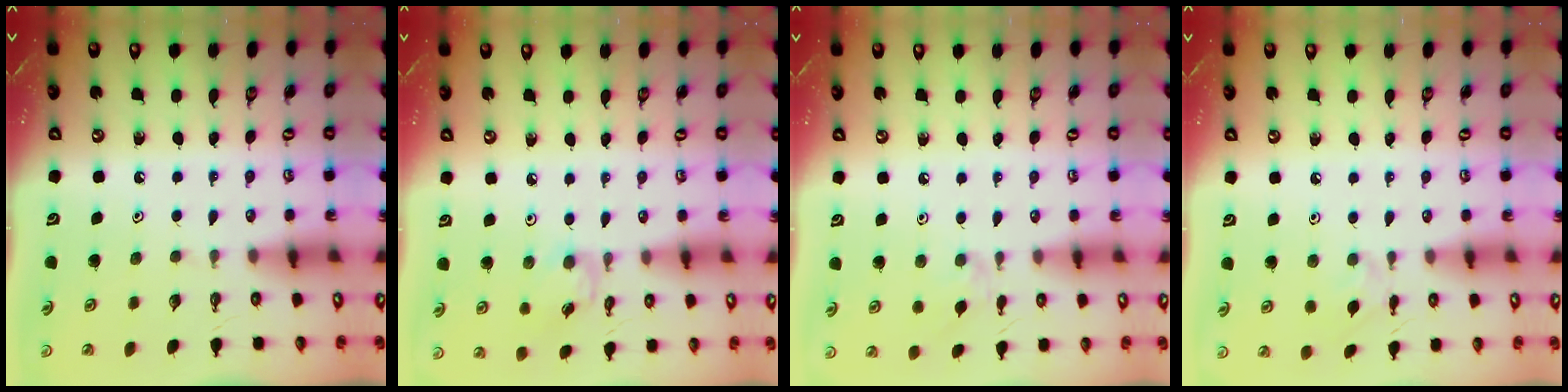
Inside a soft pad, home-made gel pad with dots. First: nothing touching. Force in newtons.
{"total": 4.0, "press": 3.9, "slide": 0.5}
{"total": 2.8, "press": 2.7, "slide": 0.4}
{"total": 2.8, "press": 2.7, "slide": 0.6}